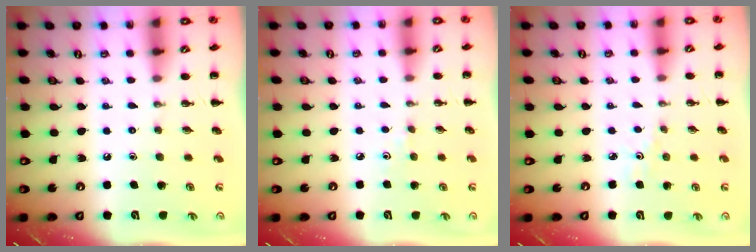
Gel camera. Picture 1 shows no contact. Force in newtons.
{"total": 2.9, "press": 2.7, "slide": 0.9}
{"total": 1.7, "press": 1.6, "slide": 0.6}